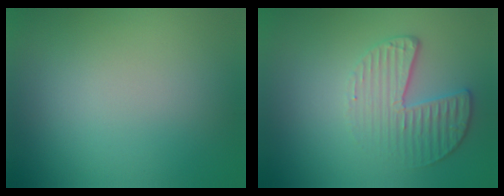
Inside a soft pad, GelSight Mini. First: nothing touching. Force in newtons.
{"total": 3.3, "press": 3.0, "slide": 1.5}